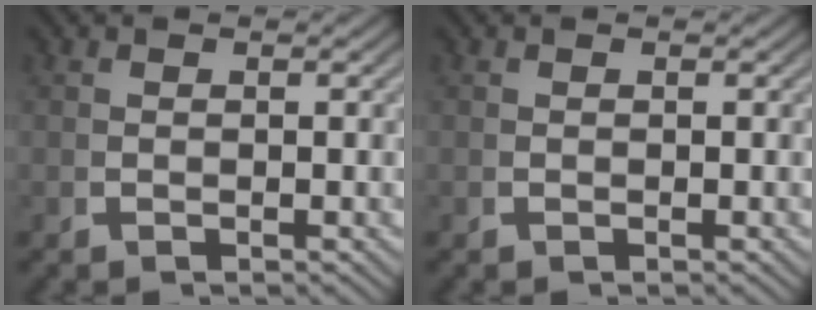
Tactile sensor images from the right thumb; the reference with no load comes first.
{"total": 0.0}